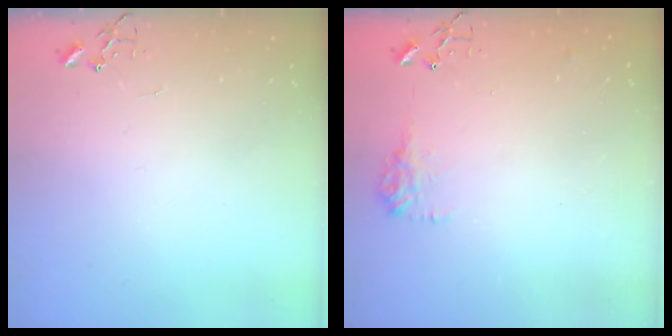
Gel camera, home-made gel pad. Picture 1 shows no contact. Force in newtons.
{"total": 9.2, "press": 9.2, "slide": 0.4}